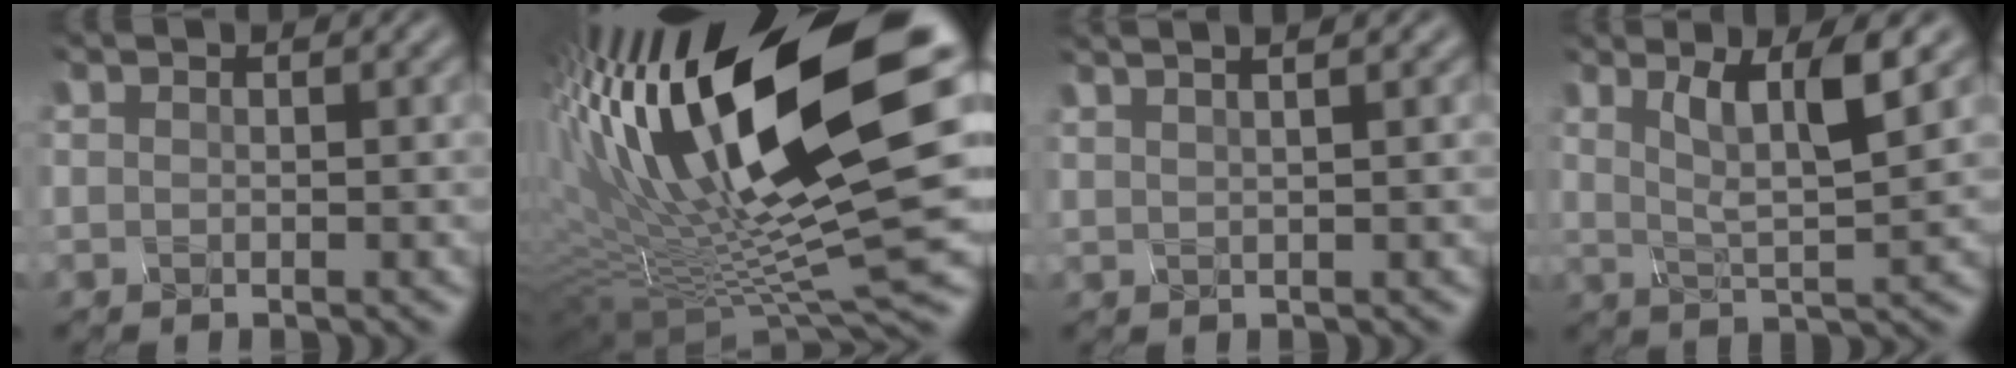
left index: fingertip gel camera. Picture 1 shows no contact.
{"total": 18.7, "force": [3.8, 5.6, 17.4], "torque": [-0.309, 0.008, 0.063]}
{"total": 4.4, "force": [2.7, 1.6, 3.1], "torque": [-0.024, 0.029, 0.008]}
{"total": 5.0, "force": [1.8, 1.0, 4.6], "torque": [-0.088, -0.008, 0.038]}